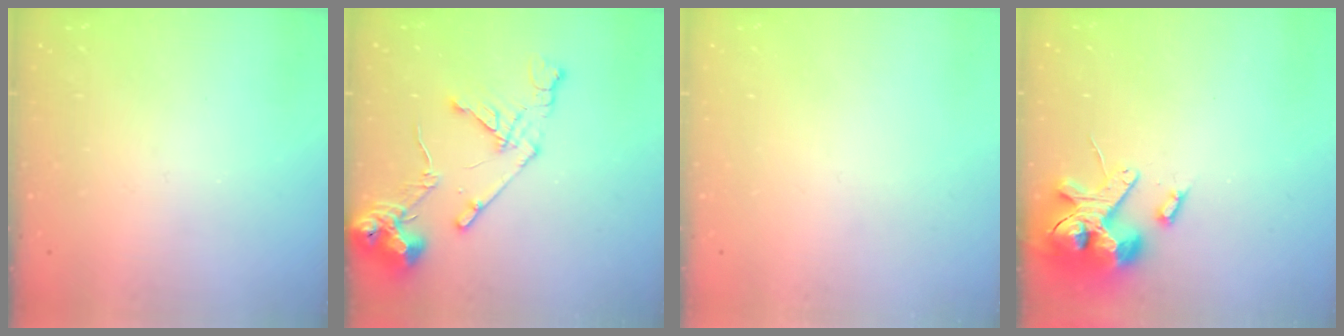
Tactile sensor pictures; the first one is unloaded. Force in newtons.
{"total": 13.1, "press": 13.0, "slide": 1.5}
{"total": 0.0}
{"total": 13.9, "press": 13.8, "slide": 2.1}